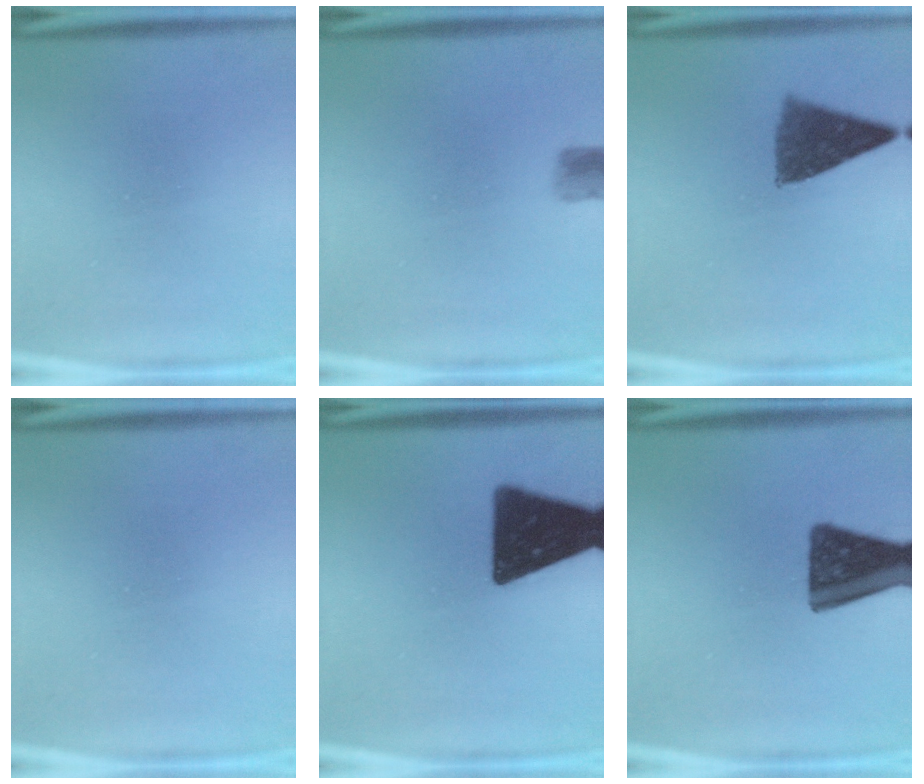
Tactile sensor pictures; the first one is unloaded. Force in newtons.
{"total": 2.4}
{"total": 8.5}
{"total": 0.0}
{"total": 17.2}
{"total": 15.1}